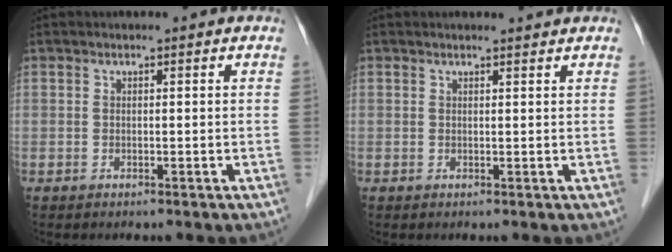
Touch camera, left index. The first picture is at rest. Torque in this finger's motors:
{"motor_torque": [0.26, -0.19, 0.02, 0.01]}